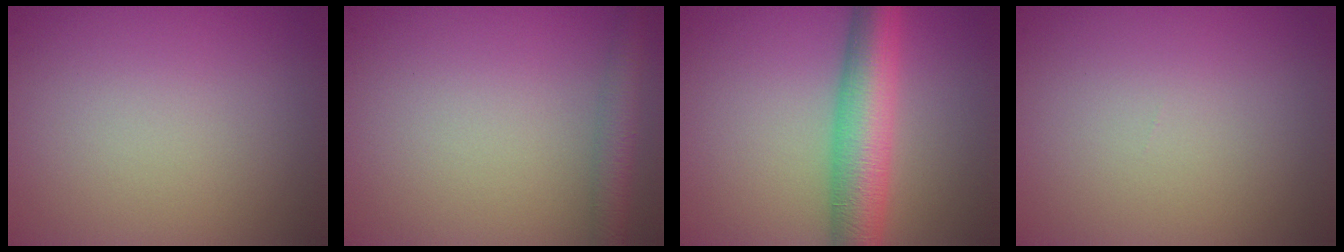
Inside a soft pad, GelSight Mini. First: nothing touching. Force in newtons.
{"total": 2.8, "press": 2.8, "slide": 0.1}
{"total": 7.2, "press": 7.2, "slide": 0.2}
{"total": 0.0}